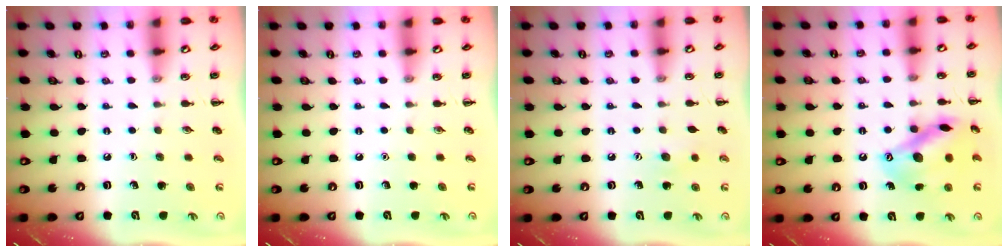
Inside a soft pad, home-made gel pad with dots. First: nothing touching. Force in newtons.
{"total": 0.0}
{"total": 6.0, "press": 5.8, "slide": 1.2}
{"total": 14.8, "press": 14.8, "slide": 1.0}